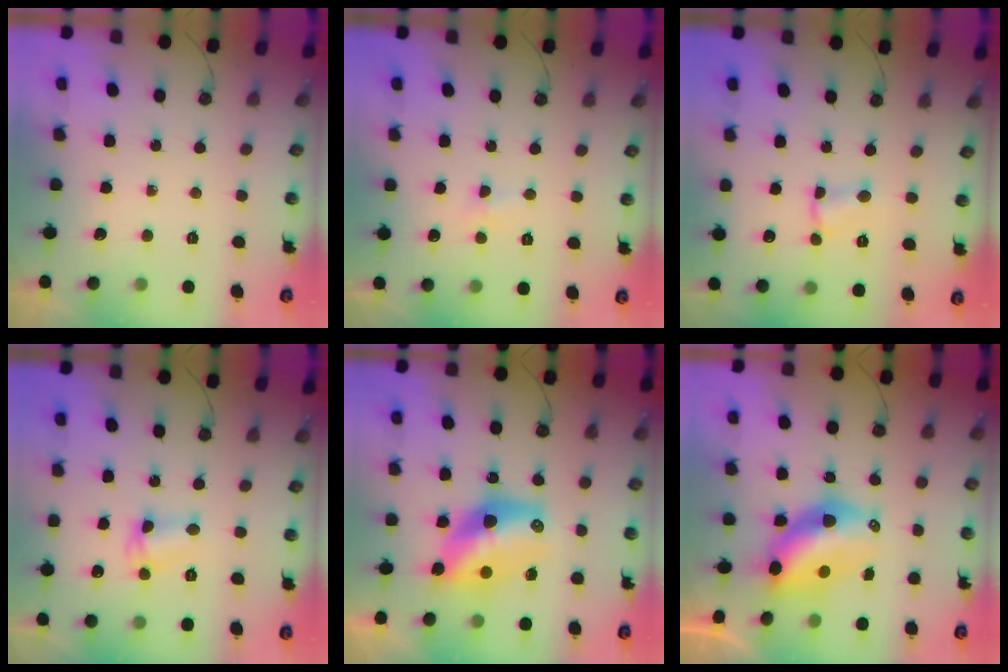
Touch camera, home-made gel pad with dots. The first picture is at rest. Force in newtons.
{"total": 2.4, "press": 2.4, "slide": 0.5}
{"total": 2.1, "press": 2.1, "slide": 0.3}
{"total": 5.5, "press": 5.5, "slide": 0.4}
{"total": 13.5, "press": 13.5, "slide": 1.0}
{"total": 10.4, "press": 10.4, "slide": 0.9}